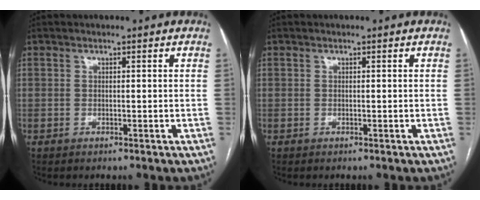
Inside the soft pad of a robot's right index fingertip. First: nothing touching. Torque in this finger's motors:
{"motor_torque": [0.00, 0.00, 0.00, 0.01]}